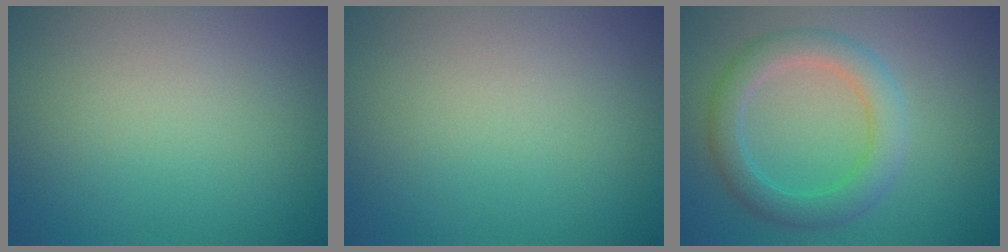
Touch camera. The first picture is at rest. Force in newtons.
{"total": 0.0}
{"total": 3.9, "press": 3.9, "slide": 0.2}